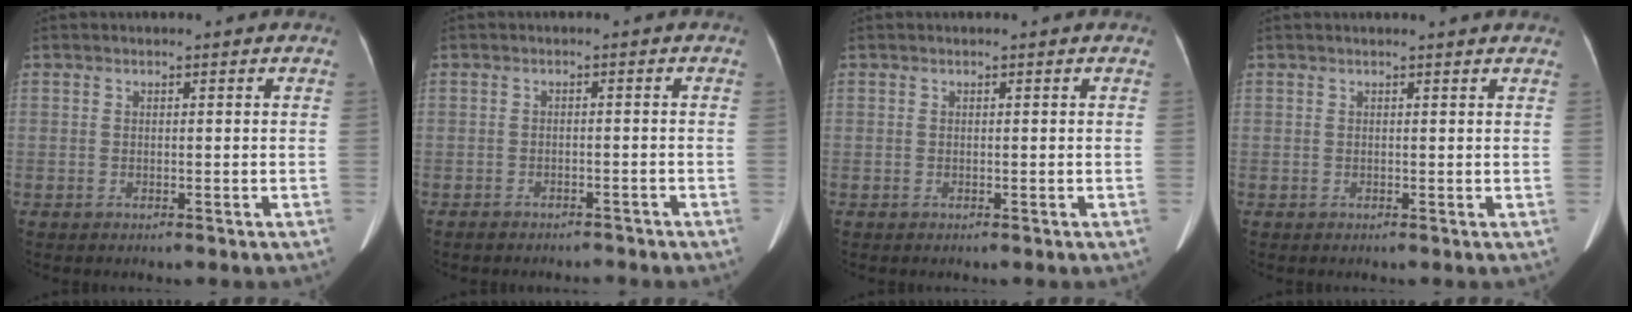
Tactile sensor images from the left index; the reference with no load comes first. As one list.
[{"total": 4.6, "force": [-4.0, 1.7, 1.4], "torque": [-0.022, 0.002, -0.048]}, {"total": 0.0}, {"total": 3.7, "force": [3.5, -0.1, 1.2], "torque": [-0.016, 0.016, 0.033]}]